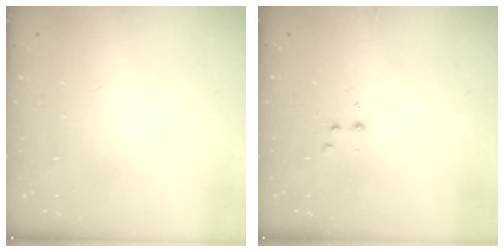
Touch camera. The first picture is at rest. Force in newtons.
{"total": 3.2, "press": 3.1, "slide": 1.0}